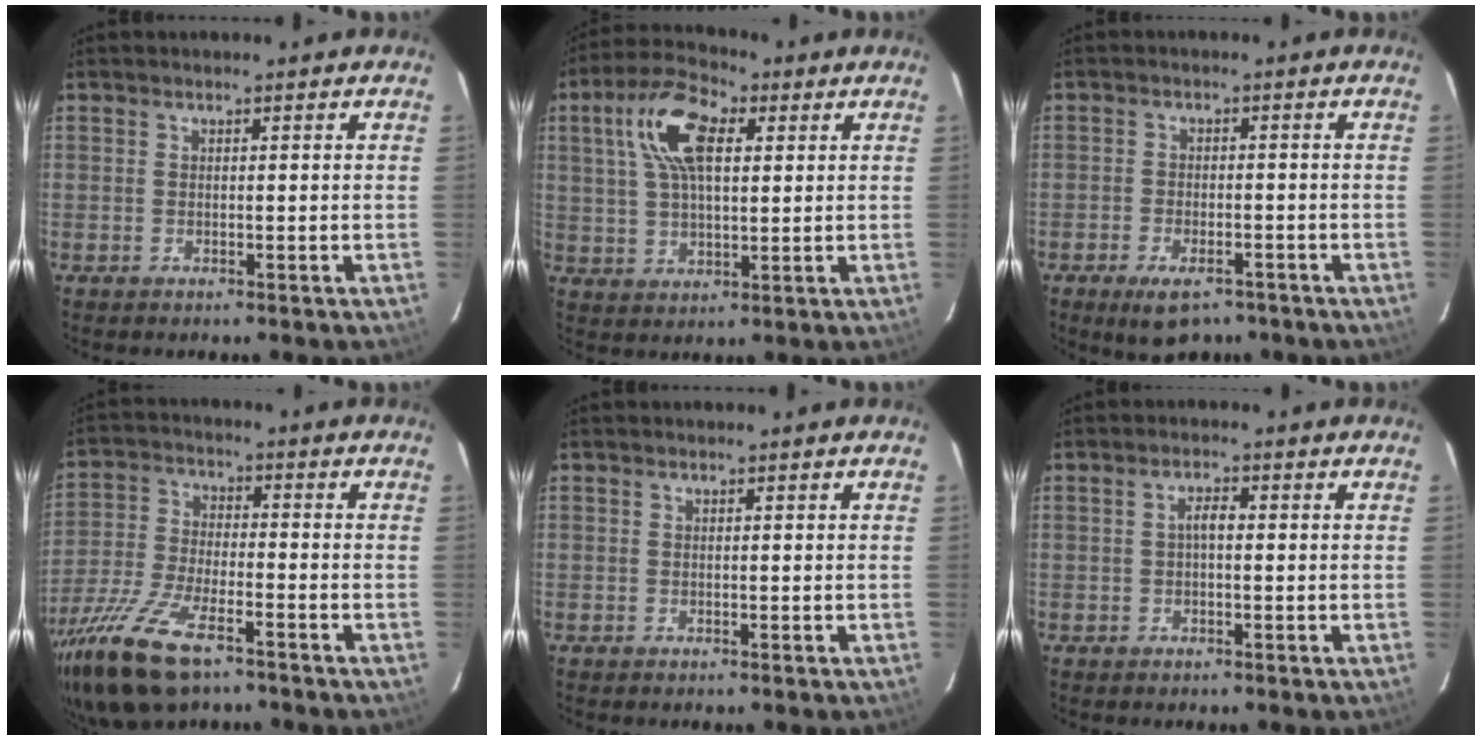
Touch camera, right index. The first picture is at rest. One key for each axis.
{"total": 12.4, "fx": 4.2, "fy": 5.9, "fz": 10.1, "tx": -0.196, "ty": 0.029, "tz": 0.075}
{"total": 7.3, "fx": -5.1, "fy": 3.4, "fz": 4.0, "tx": -0.086, "ty": -0.008, "tz": -0.077}
{"total": 16.1, "fx": -10.7, "fy": 5.9, "fz": 10.5, "tx": -0.239, "ty": -0.037, "tz": -0.207}
{"total": 0.0}
{"total": 2.0, "fx": -0.1, "fy": 0.8, "fz": 1.8, "tx": -0.035, "ty": 0.009, "tz": -0.001}